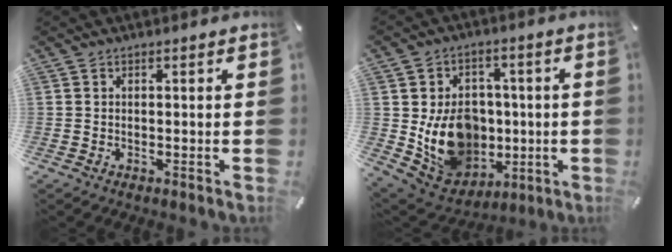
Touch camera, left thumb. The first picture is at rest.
{"total": 14.2, "force": [-0.6, 12.3, 7.1], "torque": [-0.134, -0.006, 0.004]}